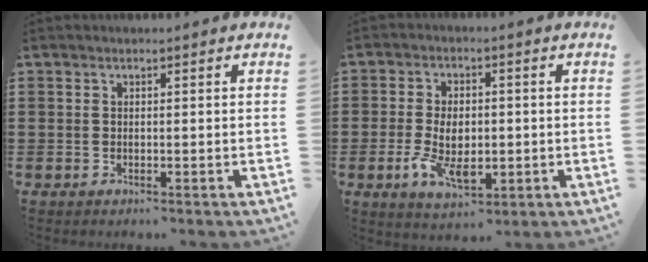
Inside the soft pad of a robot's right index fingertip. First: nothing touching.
{"total": 6.9, "force": [-1.2, 4.0, 5.4], "torque": [-0.119, 0.001, -0.024]}